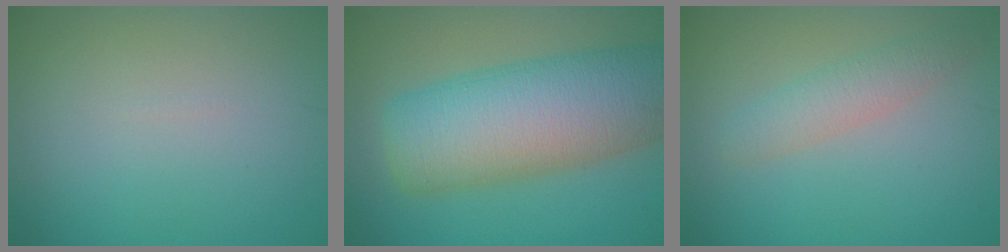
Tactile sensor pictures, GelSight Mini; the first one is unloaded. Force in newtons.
{"total": 12.1, "press": 12.1, "slide": 0.4}
{"total": 2.6, "press": 2.6, "slide": 0.2}